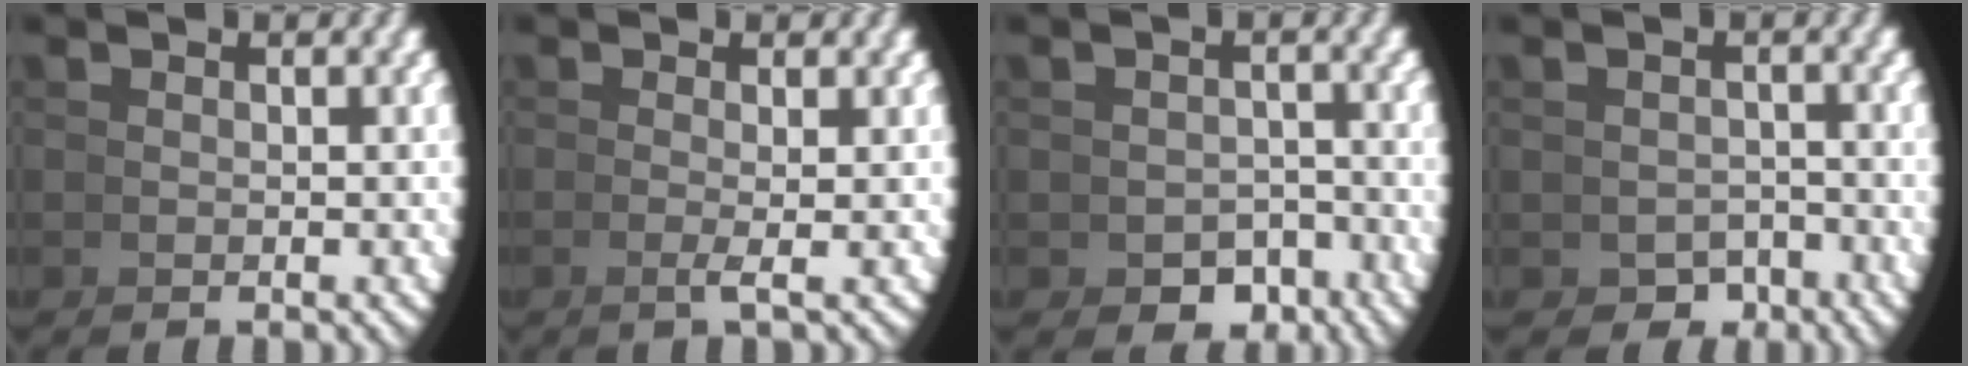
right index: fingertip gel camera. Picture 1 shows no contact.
{"total": 1.2, "force": [-0.1, -0.3, 1.1], "torque": [-0.029, -0.007, -0.001]}
{"total": 4.1, "force": [-2.8, 2.8, 1.2], "torque": [0.005, -0.018, -0.040]}
{"total": 4.2, "force": [-2.9, 2.9, 0.7], "torque": [0.005, -0.019, -0.046]}